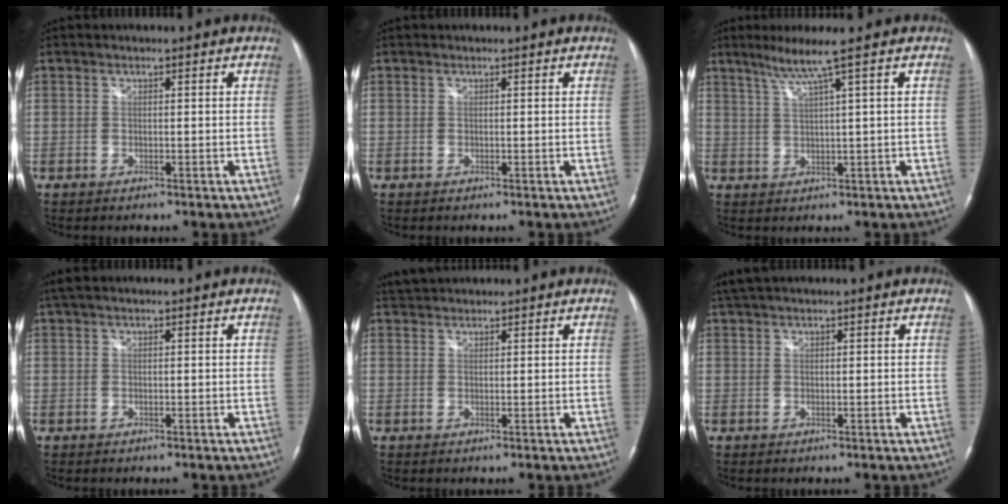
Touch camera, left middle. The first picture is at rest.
{"total": 0.0}
{"total": 4.7, "force": [2.8, -1.6, 3.3], "torque": [-0.070, -0.004, 0.057]}
{"total": 2.4, "force": [1.8, 0.6, 1.4], "torque": [-0.034, 0.032, 0.036]}
{"total": 2.8, "force": [2.7, 0.6, 0.4], "torque": [-0.011, 0.024, 0.049]}
{"total": 3.0, "force": [2.6, 0.6, 1.4], "torque": [-0.030, 0.029, 0.050]}